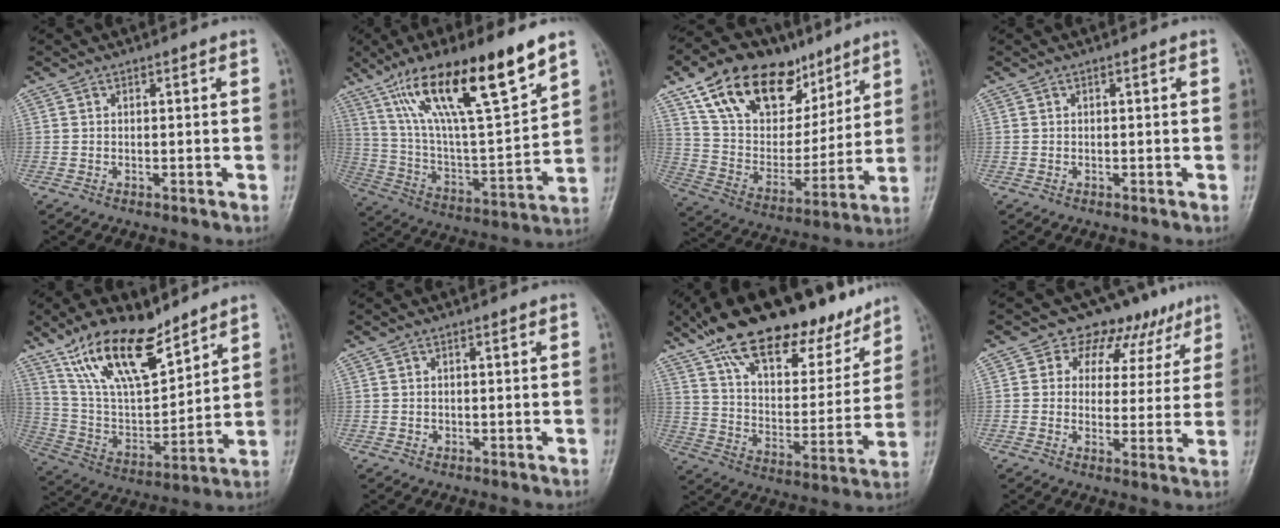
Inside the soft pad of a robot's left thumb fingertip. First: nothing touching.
{"total": 24.0, "force": [14.5, 4.7, 18.6], "torque": [-0.316, -0.033, 0.263]}
{"total": 24.3, "force": [14.1, 14.4, 13.6], "torque": [-0.191, -0.024, 0.253]}
{"total": 0.0}
{"total": 18.5, "force": [12.4, 7.4, 11.6], "torque": [-0.174, -0.058, 0.243]}
{"total": 0.6, "force": [0.0, 0.5, 0.4], "torque": [-0.002, 0.002, 0.001]}
{"total": 26.1, "force": [18.9, 10.9, 14.4], "torque": [-0.195, -0.055, 0.303]}
{"total": 10.5, "force": [6.6, 7.3, 3.6], "torque": [0.000, -0.021, 0.079]}